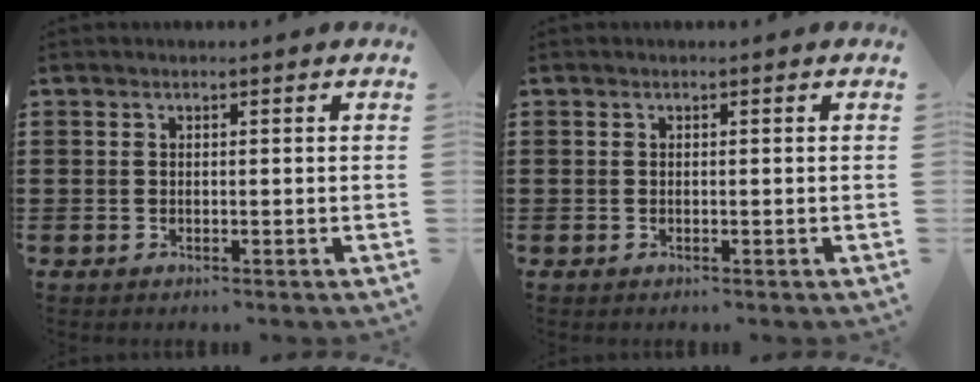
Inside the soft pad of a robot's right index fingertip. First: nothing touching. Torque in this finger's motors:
{"motor_torque": [-1.03, 1.11, 0.00, 0.00]}